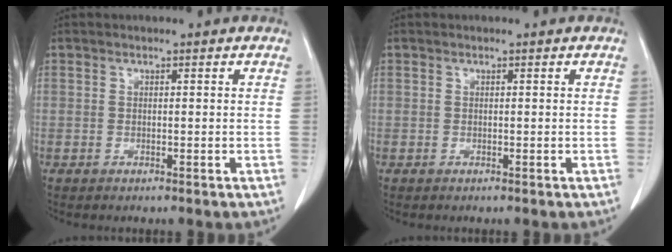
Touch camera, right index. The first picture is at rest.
{"total": 0.0}